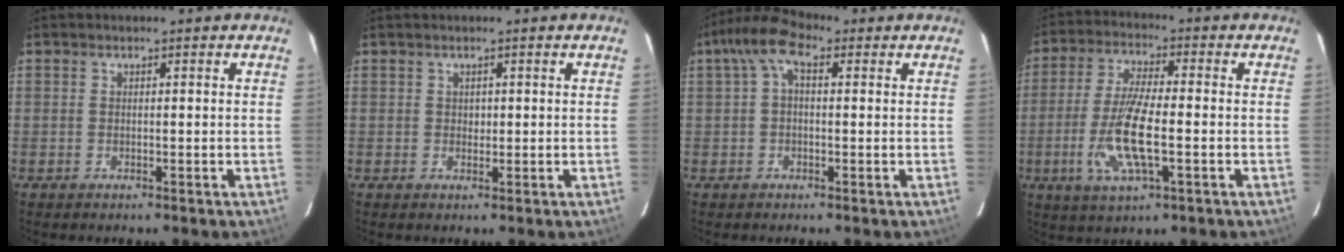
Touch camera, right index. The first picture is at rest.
{"total": 0.8, "force": [0.5, 0.3, -0.5], "torque": [0.015, 0.000, 0.011]}
{"total": 5.2, "force": [1.8, 2.6, 4.1], "torque": [-0.084, 0.023, 0.033]}
{"total": 11.4, "force": [-2.6, 2.8, 10.7], "torque": [-0.219, -0.008, -0.052]}